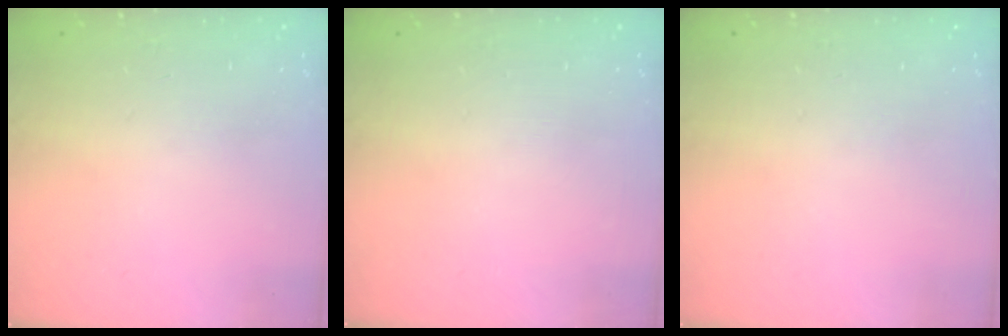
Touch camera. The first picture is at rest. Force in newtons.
{"total": 0.0}
{"total": 0.0}